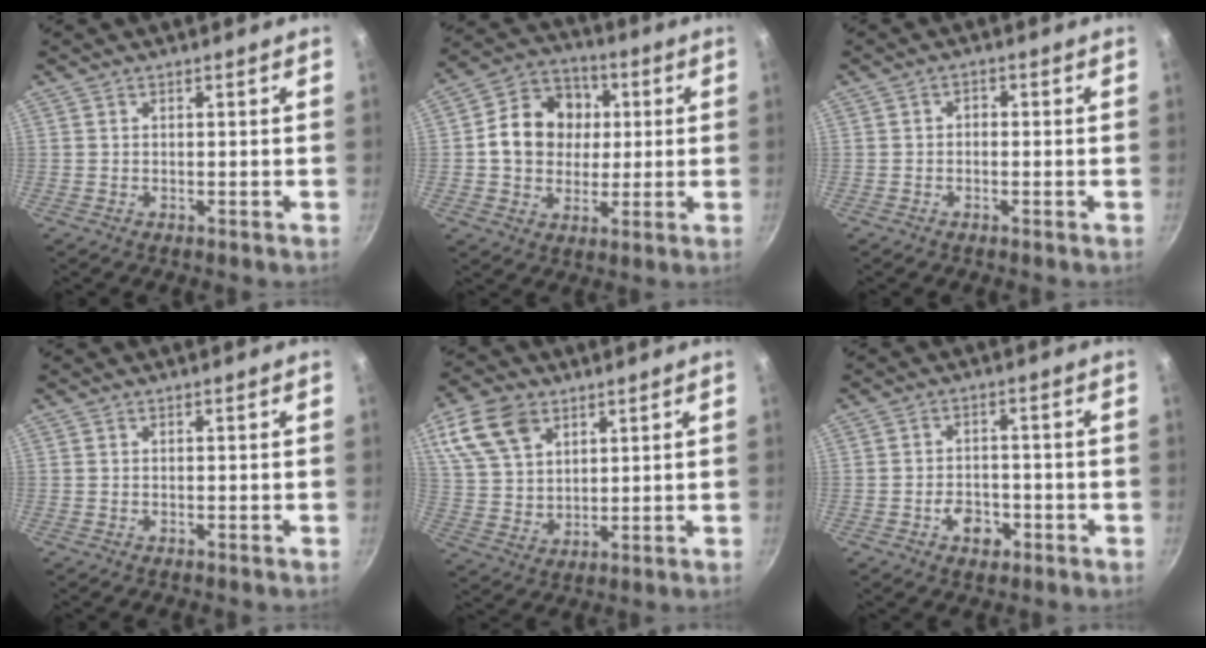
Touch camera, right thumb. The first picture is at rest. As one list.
[{"total": 14.2, "force": [1.6, 11.9, 7.5], "torque": [-0.096, 0.018, 0.019]}, {"total": 1.5, "force": [-0.4, 1.2, 0.8], "torque": [-0.013, 0.009, -0.009]}, {"total": 0.0}, {"total": 13.0, "force": [6.5, 8.7, 7.2], "torque": [-0.125, -0.014, 0.131]}, {"total": 5.0, "force": [-2.2, 3.4, 2.9], "torque": [-0.028, 0.016, -0.036]}]